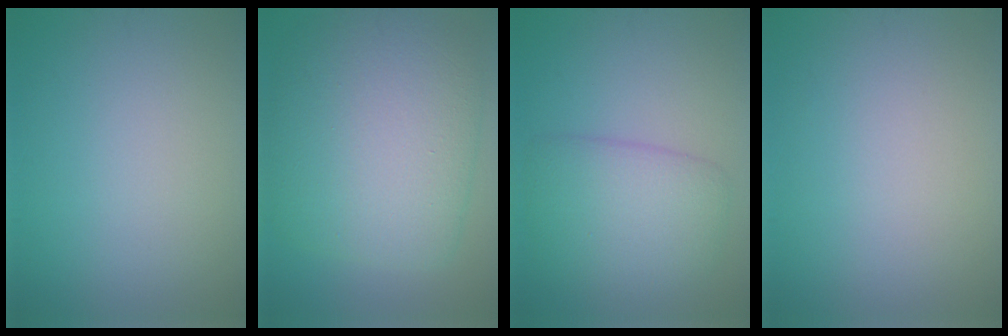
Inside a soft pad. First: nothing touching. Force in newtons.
{"total": 11.1, "press": 11.1, "slide": 0.4}
{"total": 5.4, "press": 5.4, "slide": 0.2}
{"total": 0.0}